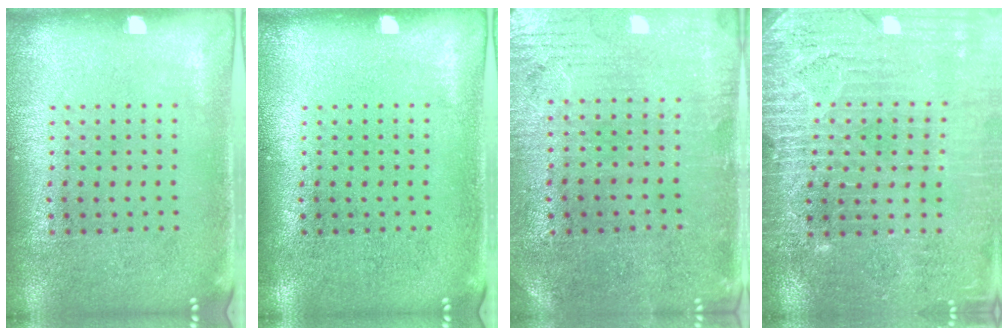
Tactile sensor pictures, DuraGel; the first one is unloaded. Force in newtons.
{"total": 0.0}
{"total": 0.6, "press": 0.4, "slide": 0.5}
{"total": 3.4, "press": 3.4, "slide": 0.1}